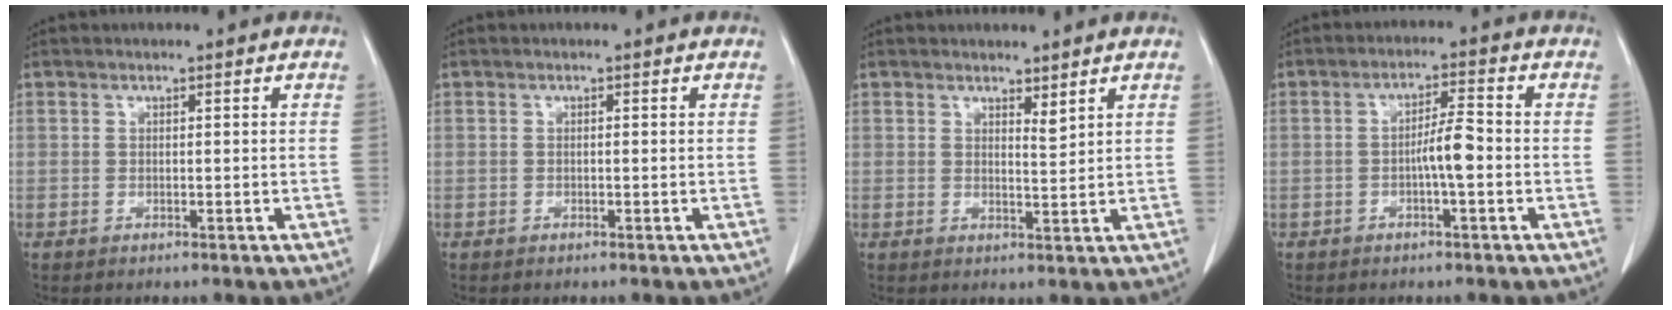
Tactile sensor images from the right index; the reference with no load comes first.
{"total": 0.0}
{"total": 1.9, "force": [1.6, 0.3, 1.0], "torque": [-0.021, -0.010, 0.031]}
{"total": 4.5, "force": [-1.1, 0.3, 4.3], "torque": [-0.074, 0.008, -0.020]}